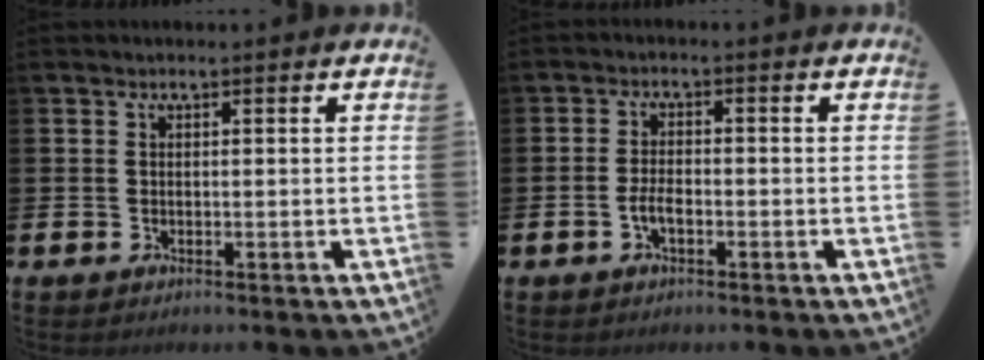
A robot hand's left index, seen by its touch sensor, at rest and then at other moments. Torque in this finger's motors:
{"motor_torque": [0.55, 0.16, 0.06, 0.11]}